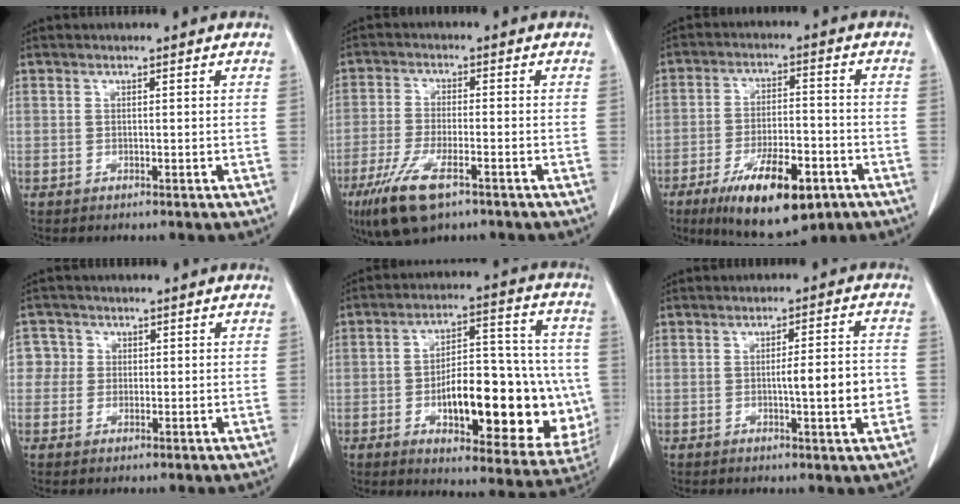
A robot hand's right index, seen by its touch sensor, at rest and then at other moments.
{"total": 9.5, "force": [-5.6, 2.5, 7.2], "torque": [-0.145, -0.021, -0.097]}
{"total": 14.2, "force": [-7.6, 4.7, 11.0], "torque": [-0.189, -0.012, -0.115]}
{"total": 3.0, "force": [0.5, 3.0, -0.1], "torque": [0.019, 0.010, 0.006]}
{"total": 21.9, "force": [-4.0, 8.2, 20.0], "torque": [-0.230, 0.028, -0.034]}
{"total": 6.5, "force": [-1.1, 0.4, 6.4], "torque": [-0.092, 0.004, -0.014]}